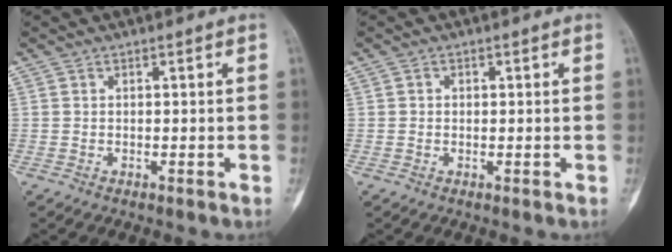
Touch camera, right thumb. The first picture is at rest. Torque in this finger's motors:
{"motor_torque": [-0.23, 0.04, 0.10, 0.07, -0.09]}